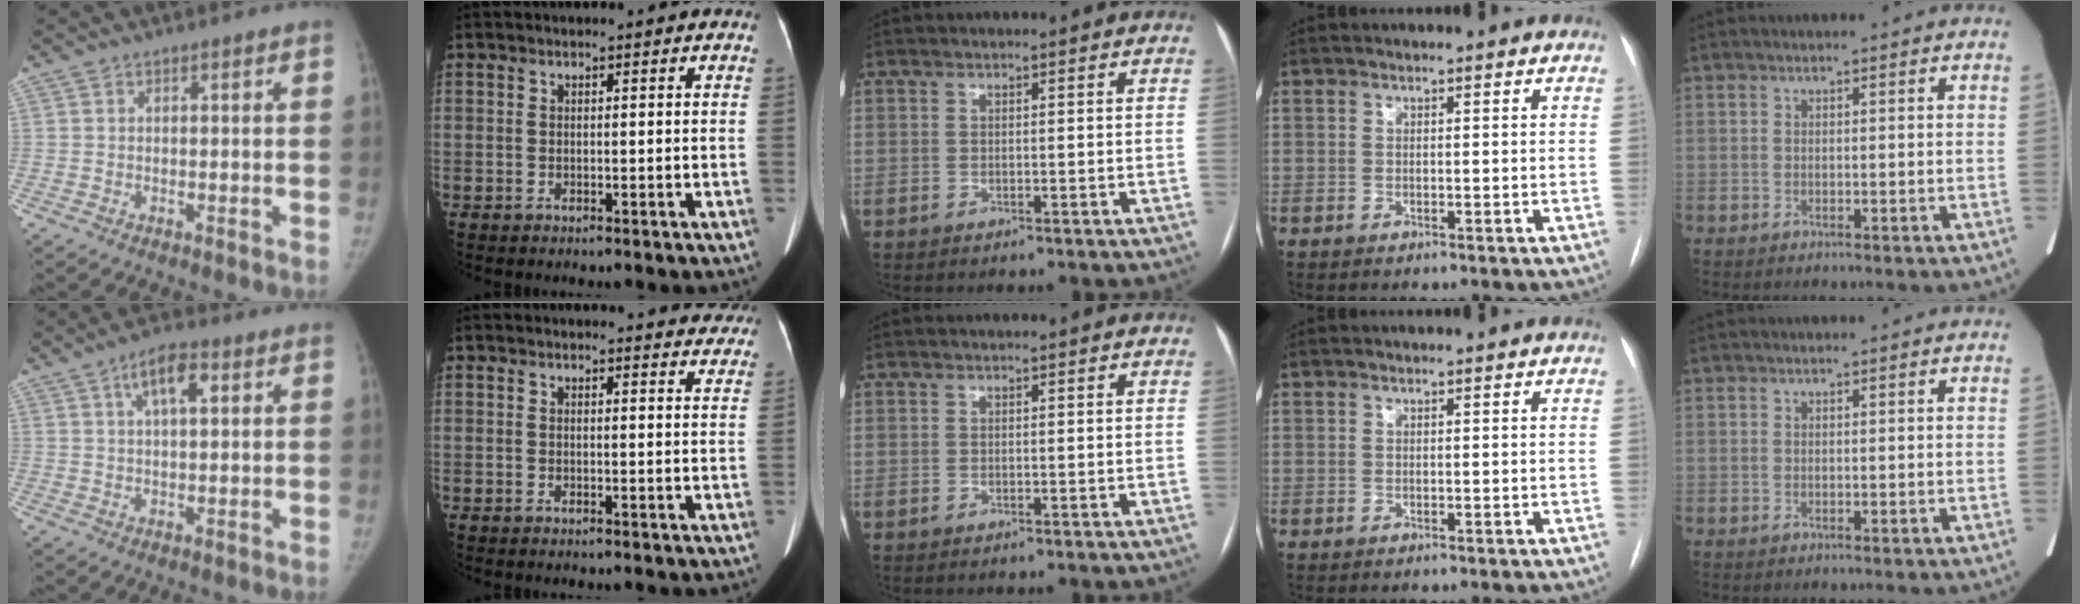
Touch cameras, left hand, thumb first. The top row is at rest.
{"thumb": {"total": 6.5, "force": [2.6, 2.6, 5.3], "torque": [-0.082, 0.002, 0.042]}, "index": {"total": 10.6, "force": [10.2, 2.5, 1.4], "torque": [0.020, -0.017, 0.081]}}